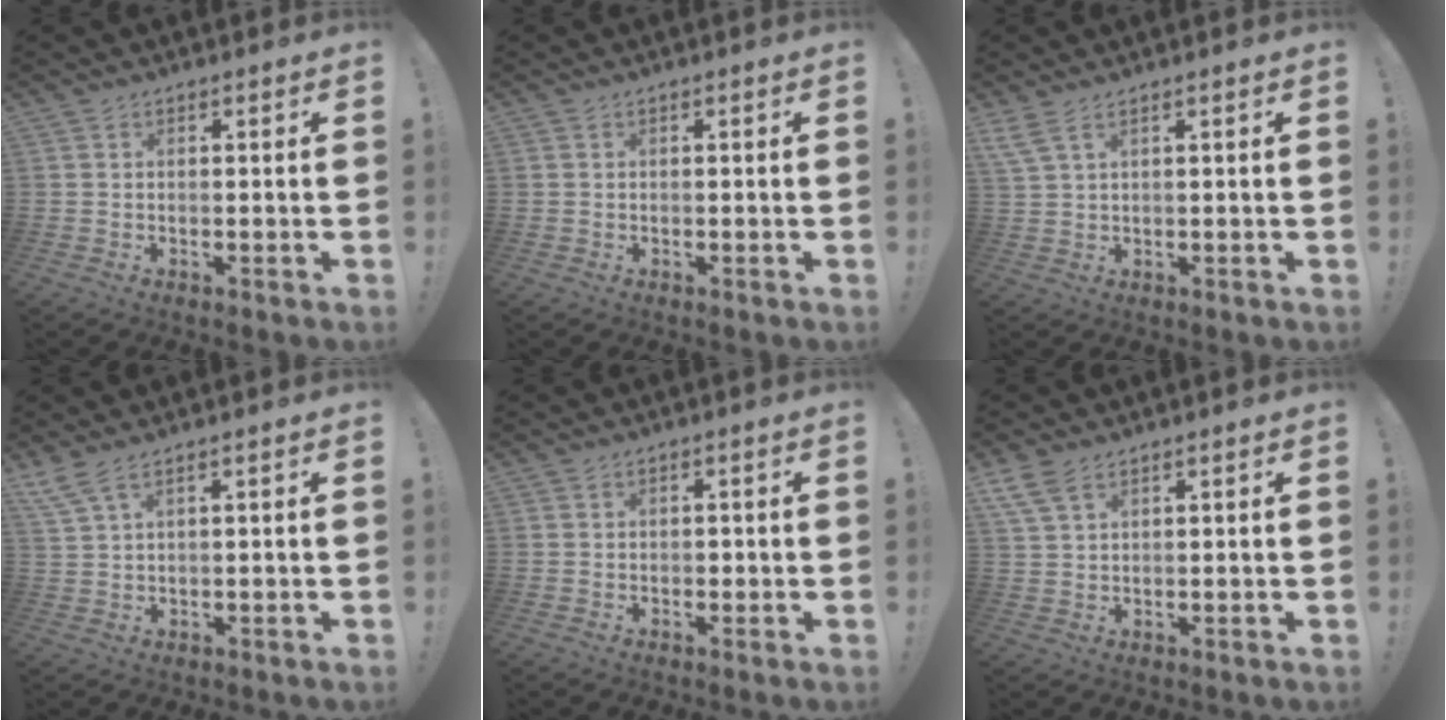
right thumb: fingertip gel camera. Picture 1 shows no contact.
{"total": 0.0}
{"total": 4.1, "force": [2.6, 1.1, 3.0], "torque": [-0.065, -0.005, 0.050]}
{"total": 4.1, "force": [2.7, 0.6, 3.0], "torque": [-0.067, -0.006, 0.052]}
{"total": 0.8, "force": [-0.3, 0.6, 0.4], "torque": [-0.008, 0.002, -0.005]}
{"total": 5.9, "force": [3.7, 2.8, 3.6], "torque": [-0.071, -0.007, 0.074]}